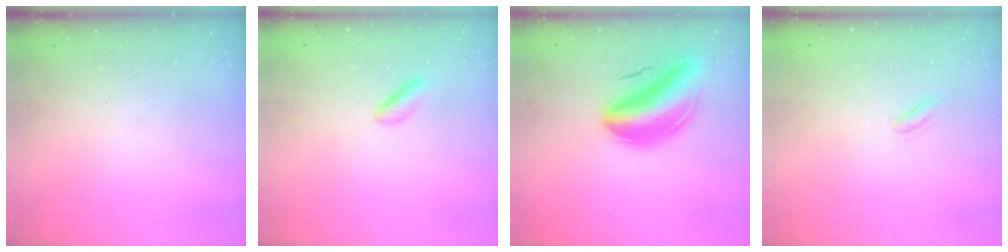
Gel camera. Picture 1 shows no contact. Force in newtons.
{"total": 2.1, "press": 2.0, "slide": 0.8}
{"total": 11.6, "press": 11.0, "slide": 3.7}
{"total": 0.5, "press": 0.0, "slide": 0.5}